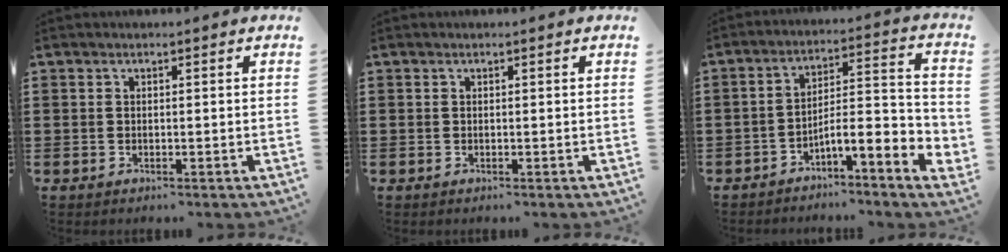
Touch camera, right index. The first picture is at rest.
{"total": 0.0}
{"total": 5.9, "force": [-4.1, 0.5, 4.2], "torque": [-0.073, -0.020, -0.082]}